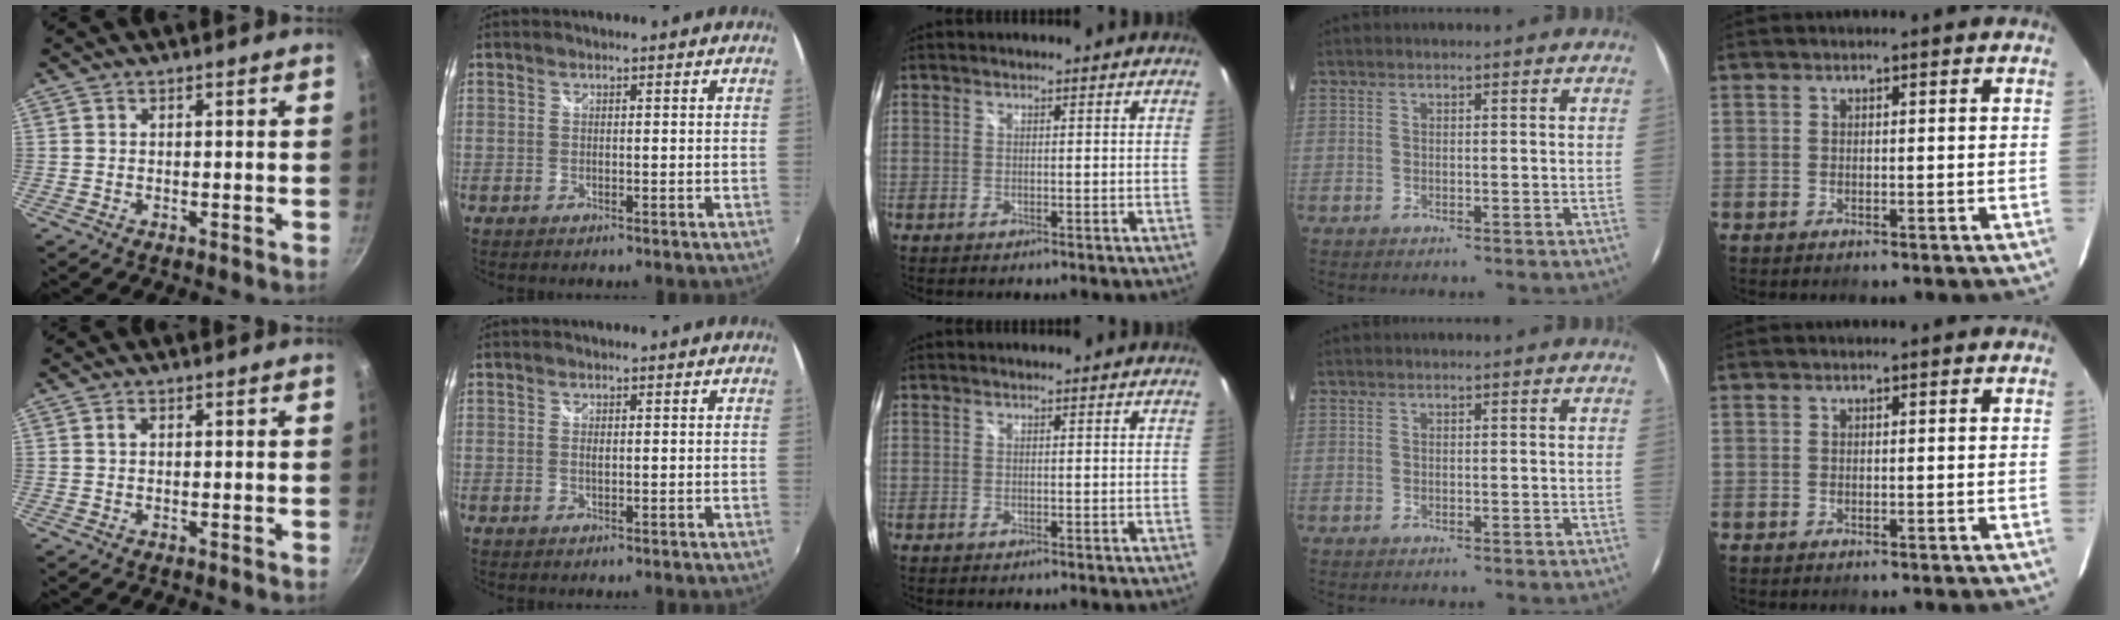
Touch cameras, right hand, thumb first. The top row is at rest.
{"thumb": {"total": 0.9, "force": [0.2, 0.5, 0.6], "torque": [-0.010, 0.005, 0.003]}, "index": {"total": 0.8, "force": [0.1, 0.4, 0.7], "torque": [-0.013, -0.001, 0.000]}}